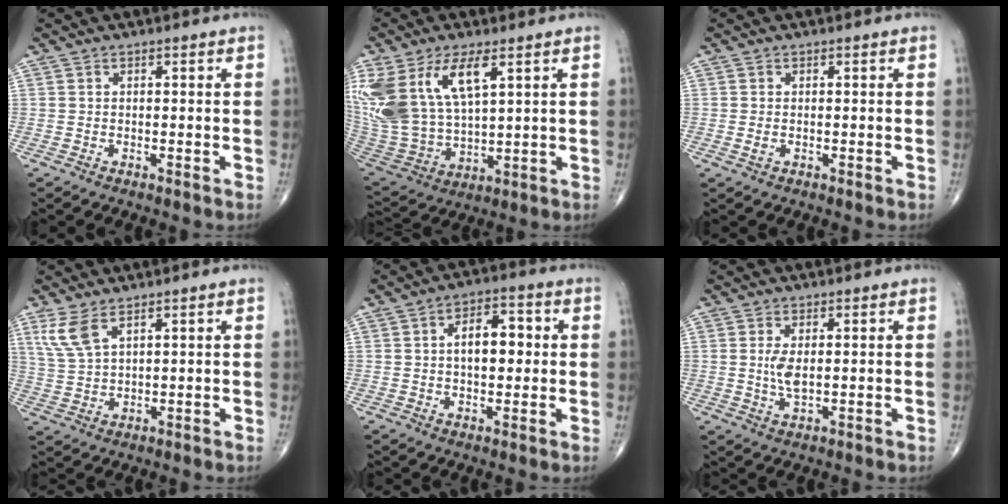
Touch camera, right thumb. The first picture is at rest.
{"total": 19.9, "force": [8.2, 9.6, 15.4], "torque": [-0.333, -0.027, 0.171]}
{"total": 1.1, "force": [-0.2, 0.6, 0.9], "torque": [-0.020, 0.002, -0.003]}
{"total": 5.8, "force": [3.4, 2.1, 4.2], "torque": [-0.094, -0.011, 0.081]}
{"total": 8.4, "force": [0.9, 4.7, 6.9], "torque": [-0.089, 0.016, 0.010]}
{"total": 3.7, "force": [0.4, 1.5, 3.4], "torque": [-0.072, -0.009, 0.014]}